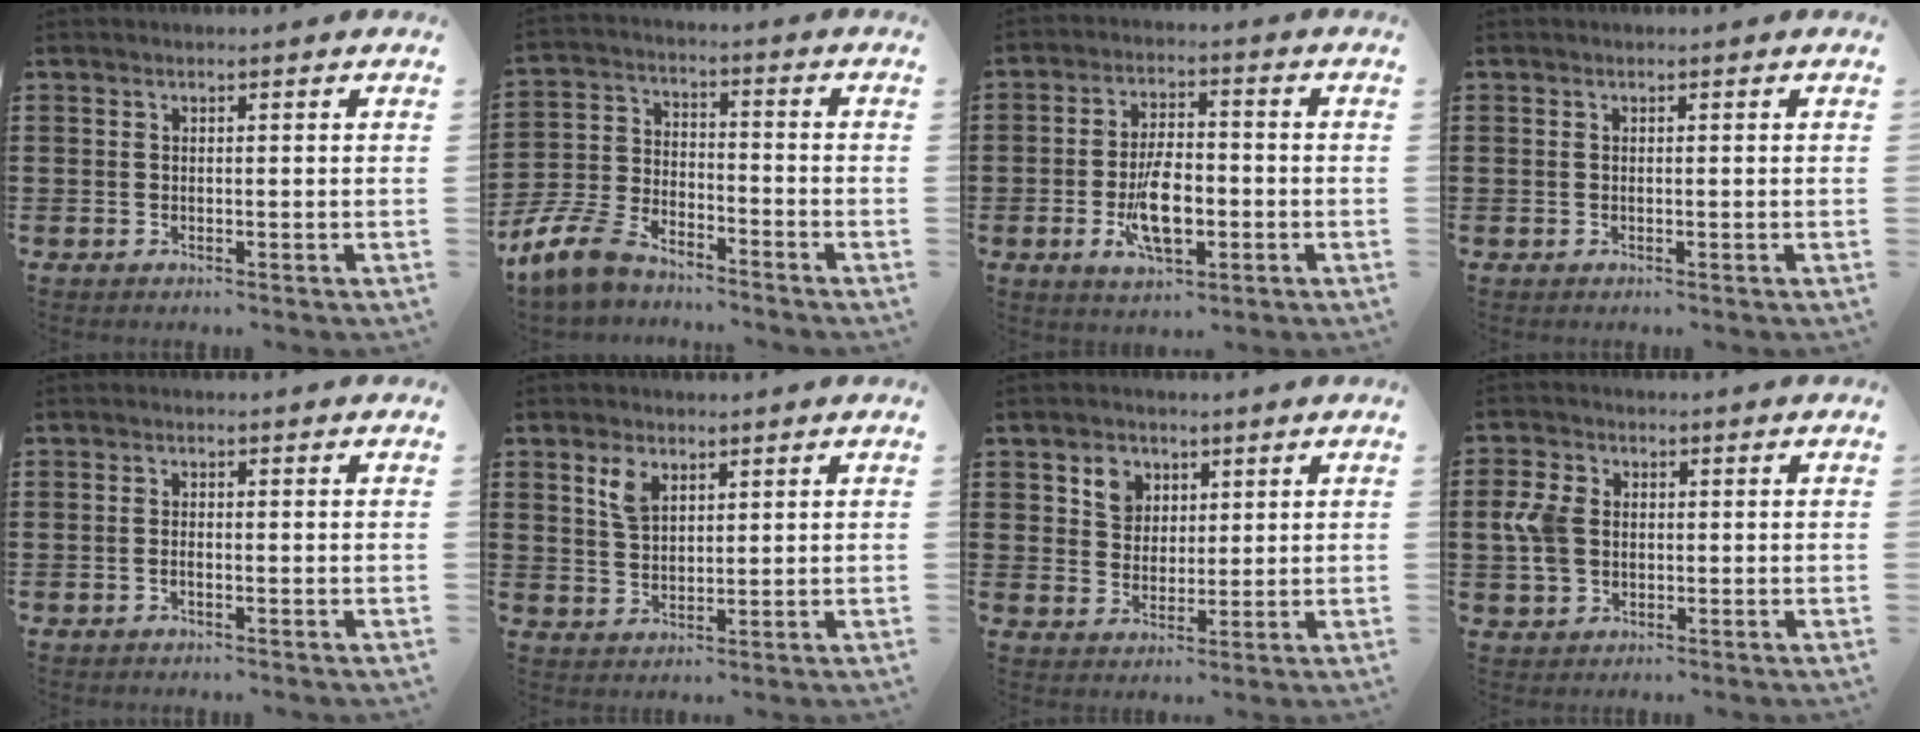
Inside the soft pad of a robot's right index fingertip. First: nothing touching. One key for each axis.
{"total": 8.9, "fx": -7.8, "fy": 2.6, "fz": 3.4, "tx": -0.102, "ty": 0.010, "tz": -0.160}
{"total": 8.4, "fx": -2.2, "fy": 3.8, "fz": 7.2, "tx": -0.136, "ty": -0.003, "tz": -0.042}
{"total": 0.0}
{"total": 0.6, "fx": -0.4, "fy": 0.1, "fz": 0.5, "tx": -0.009, "ty": -0.003, "tz": -0.007}
{"total": 4.1, "fx": 2.4, "fy": 2.3, "fz": 2.4, "tx": -0.056, "ty": 0.007, "tz": 0.043}
{"total": 4.6, "fx": 2.5, "fy": 3.7, "fz": 1.3, "tx": -0.026, "ty": 0.008, "tz": 0.042}
{"total": 5.3, "fx": 0.2, "fy": 4.0, "fz": 3.5, "tx": -0.114, "ty": 0.001, "tz": -0.009}